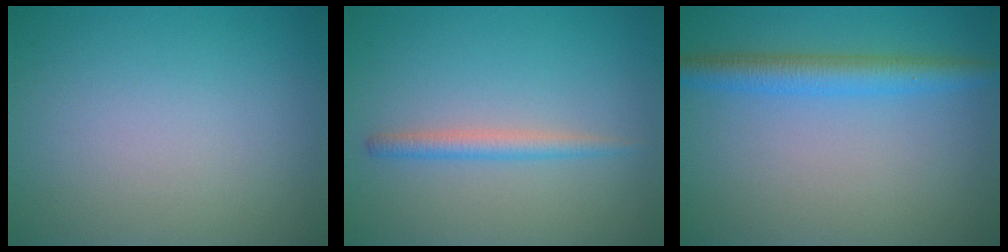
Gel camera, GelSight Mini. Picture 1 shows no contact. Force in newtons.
{"total": 1.8, "press": 1.8, "slide": 0.1}
{"total": 3.6, "press": 3.5, "slide": 0.2}